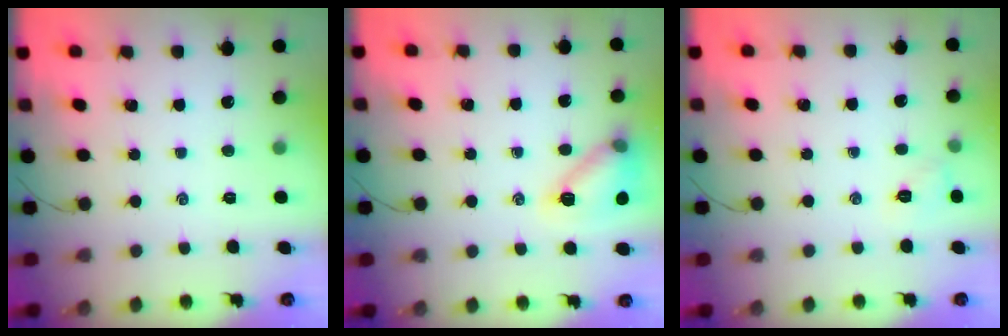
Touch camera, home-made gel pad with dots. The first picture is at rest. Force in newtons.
{"total": 13.4, "press": 13.4, "slide": 0.6}
{"total": 5.8, "press": 5.6, "slide": 1.5}